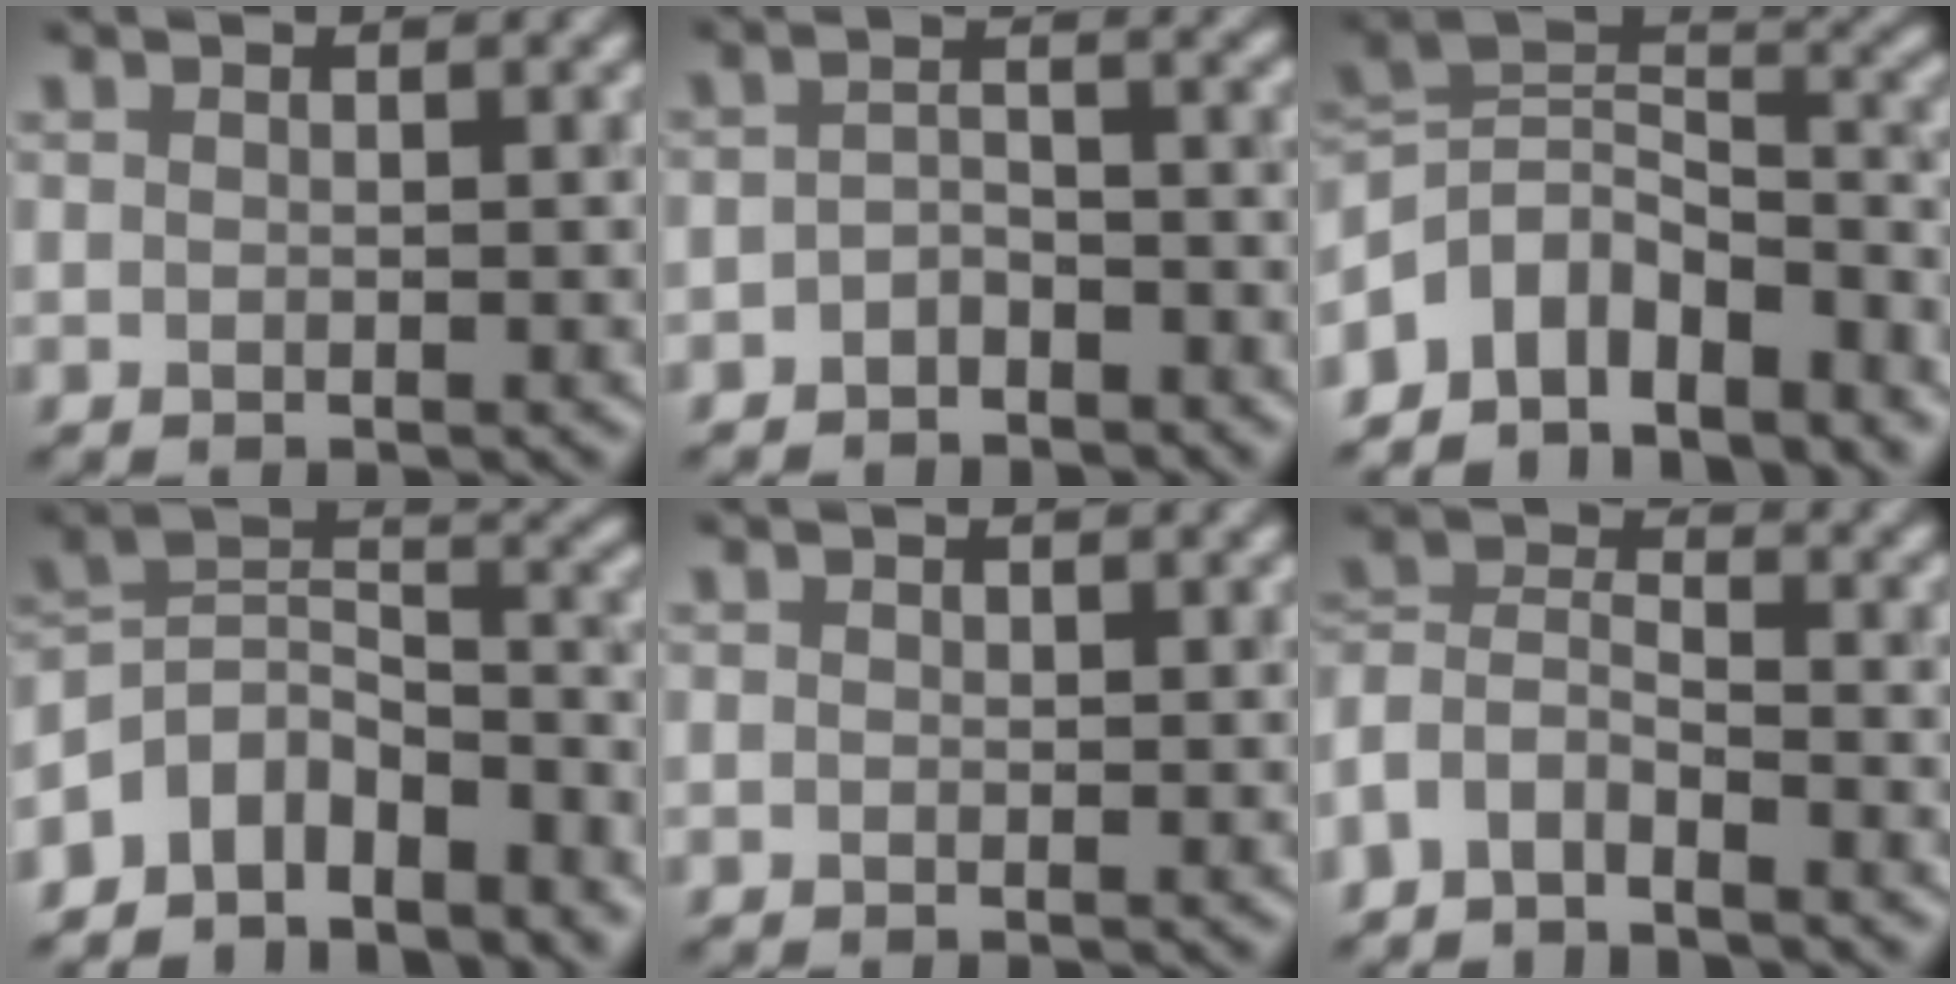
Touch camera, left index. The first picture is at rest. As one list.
[{"total": 2.5, "force": [-1.8, 1.3, 1.2], "torque": [-0.024, 0.007, -0.037]}, {"total": 10.2, "force": [-6.5, 5.6, 5.5], "torque": [-0.085, 0.014, -0.123]}, {"total": 9.4, "force": [-6.4, 5.0, 4.7], "torque": [-0.070, 0.005, -0.126]}, {"total": 0.0}, {"total": 4.0, "force": [-3.1, 1.7, 2.0], "torque": [-0.037, 0.004, -0.072]}]